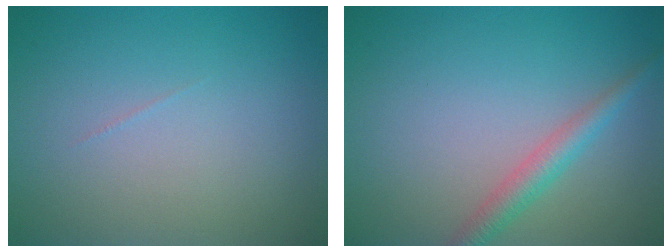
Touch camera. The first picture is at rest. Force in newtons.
{"total": 2.3, "press": 2.3, "slide": 0.1}